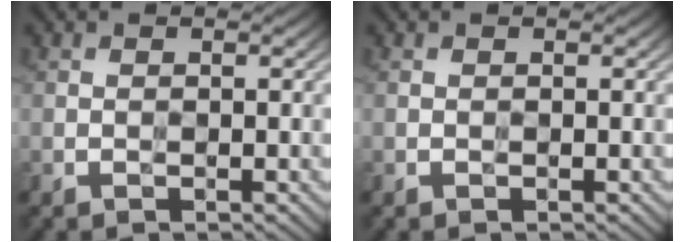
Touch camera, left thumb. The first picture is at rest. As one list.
[{"total": 0.0}]